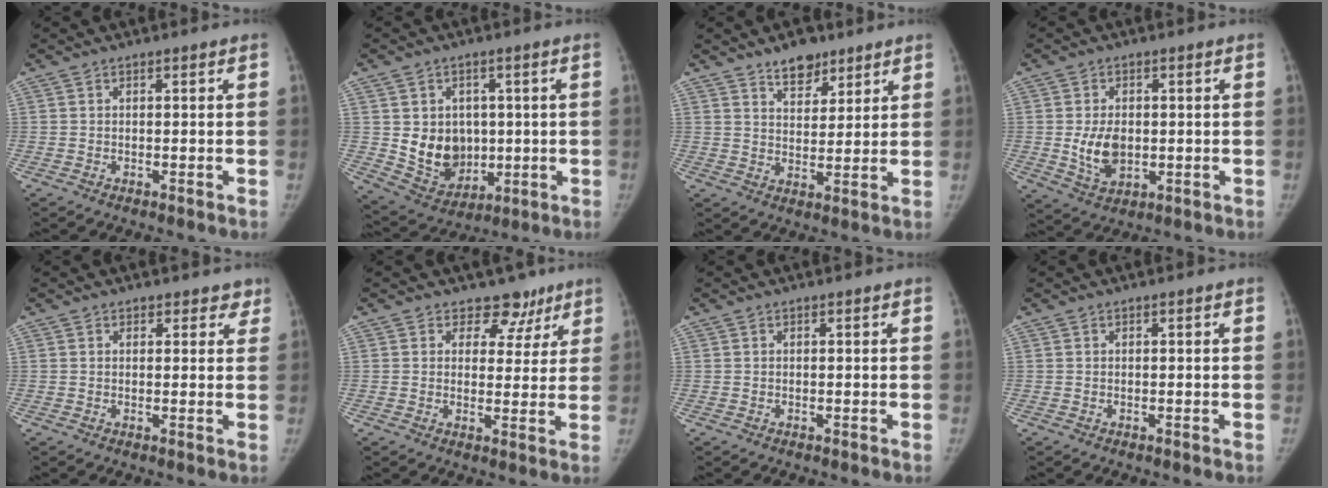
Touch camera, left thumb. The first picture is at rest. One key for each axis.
{"total": 11.2, "fx": 0.5, "fy": 9.2, "fz": 6.3, "tx": -0.057, "ty": -0.013, "tz": 0.035}
{"total": 6.9, "fx": 5.0, "fy": 3.5, "fz": 3.1, "tx": -0.017, "ty": -0.034, "tz": 0.085}
{"total": 7.2, "fx": -0.4, "fy": 4.8, "fz": 5.3, "tx": -0.082, "ty": -0.009, "tz": 0.005}
{"total": 3.0, "fx": 2.3, "fy": 1.9, "fz": 0.4, "tx": 0.035, "ty": -0.009, "tz": 0.017}
{"total": 6.2, "fx": 4.3, "fy": 4.4, "fz": 0.6, "tx": 0.031, "ty": -0.022, "tz": 0.050}
{"total": 0.0}
{"total": 0.0}